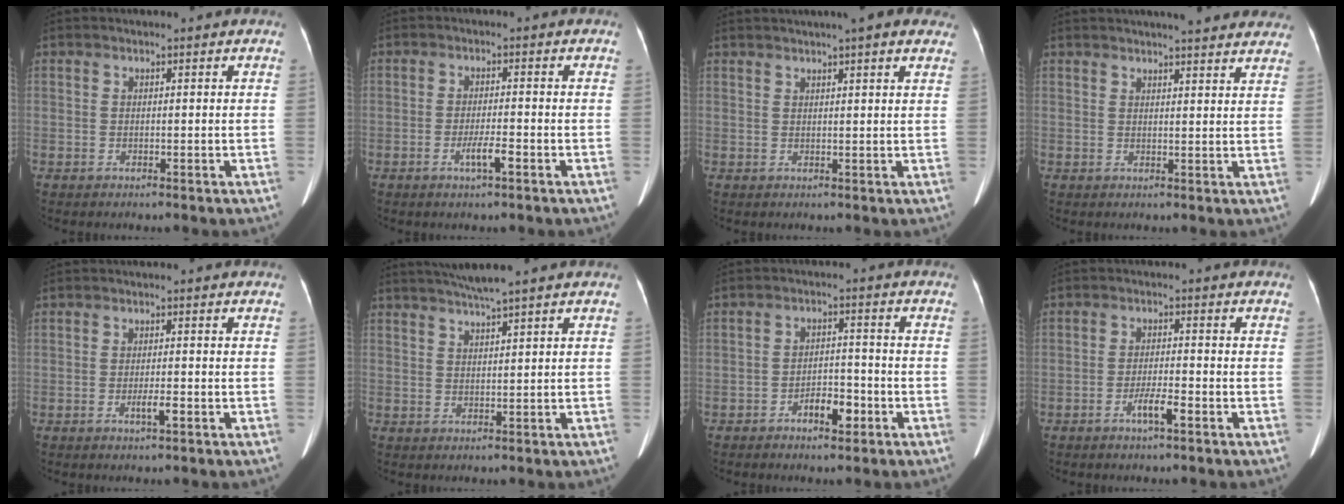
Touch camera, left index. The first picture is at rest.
{"total": 3.1, "force": [-1.6, 0.2, 2.7], "torque": [-0.051, -0.002, -0.032]}
{"total": 8.6, "force": [6.8, 1.0, 5.3], "torque": [-0.065, 0.030, 0.075]}
{"total": 13.7, "force": [12.2, 1.9, 6.0], "torque": [-0.063, 0.017, 0.132]}
{"total": 2.0, "force": [-0.9, 0.2, 1.8], "torque": [-0.030, -0.002, -0.017]}
{"total": 4.1, "force": [3.3, -1.1, 2.2], "torque": [-0.040, 0.006, 0.065]}
{"total": 4.5, "force": [-2.6, 1.9, 3.2], "torque": [-0.051, 0.009, -0.043]}
{"total": 3.4, "force": [-2.0, 0.3, 2.8], "torque": [-0.052, -0.001, -0.040]}